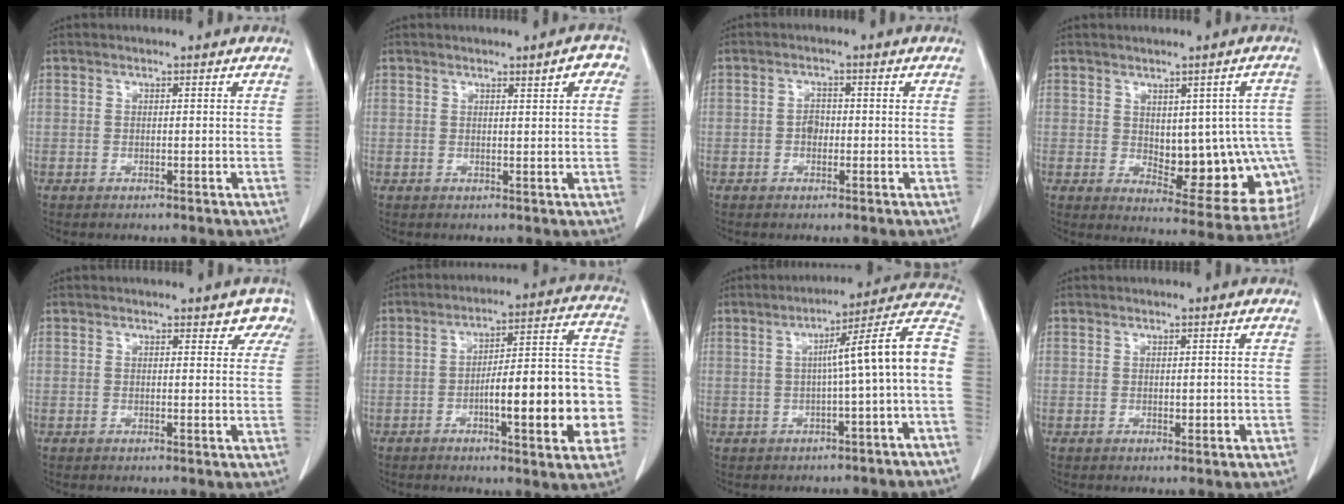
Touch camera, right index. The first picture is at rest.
{"total": 2.8, "force": [1.3, 0.5, 2.5], "torque": [-0.028, 0.005, 0.015]}
{"total": 1.8, "force": [-0.4, 1.3, 1.2], "torque": [-0.017, 0.005, -0.007]}
{"total": 14.6, "force": [-1.3, 7.1, 12.7], "torque": [-0.119, 0.011, 0.004]}
{"total": 3.7, "force": [2.8, 1.9, 1.4], "torque": [0.008, -0.001, 0.020]}
{"total": 17.5, "force": [-4.4, 3.4, 16.6], "torque": [-0.189, 0.033, -0.057]}
{"total": 11.4, "force": [-0.8, -0.8, 11.4], "torque": [-0.145, 0.033, -0.020]}
{"total": 0.9, "force": [0.0, 0.6, 0.7], "torque": [-0.007, -0.001, 0.002]}